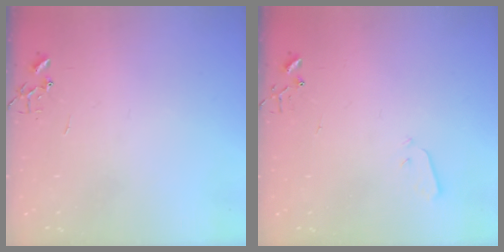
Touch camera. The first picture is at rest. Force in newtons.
{"total": 2.8, "press": 2.7, "slide": 0.4}